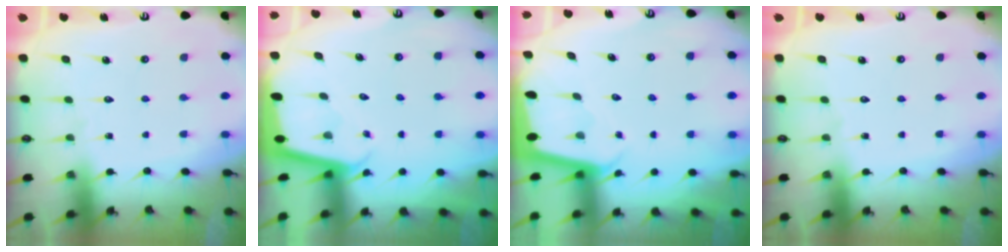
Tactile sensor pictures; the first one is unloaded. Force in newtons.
{"total": 1.9, "press": 1.9, "slide": 0.1}
{"total": 1.8, "press": 1.8, "slide": 0.1}
{"total": 0.0}